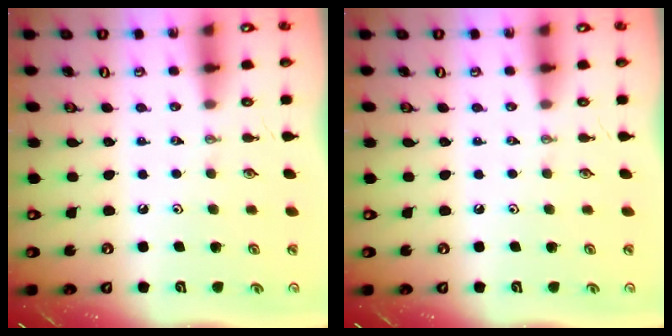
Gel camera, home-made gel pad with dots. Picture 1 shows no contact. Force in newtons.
{"total": 0.0}